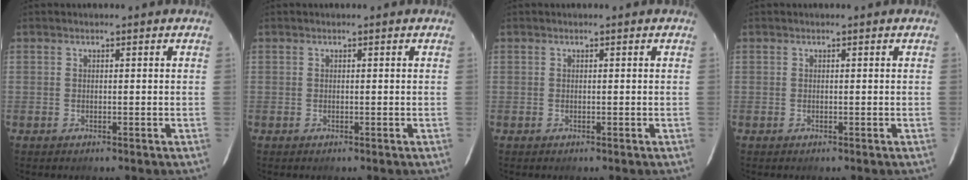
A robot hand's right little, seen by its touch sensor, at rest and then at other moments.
{"total": 0.0}
{"total": 0.0}
{"total": 0.0}